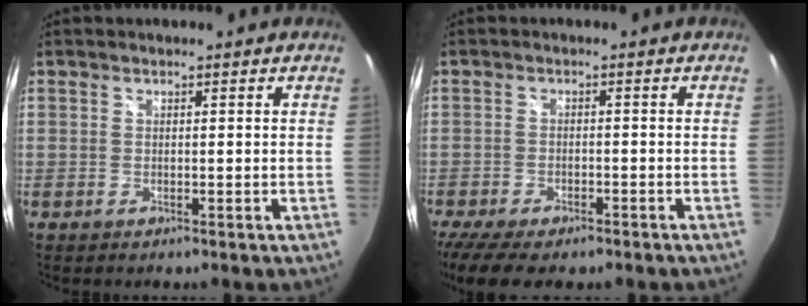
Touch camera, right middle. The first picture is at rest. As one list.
[{"total": 10.7, "force": [-8.3, 3.3, 5.9], "torque": [-0.137, -0.039, -0.138]}]